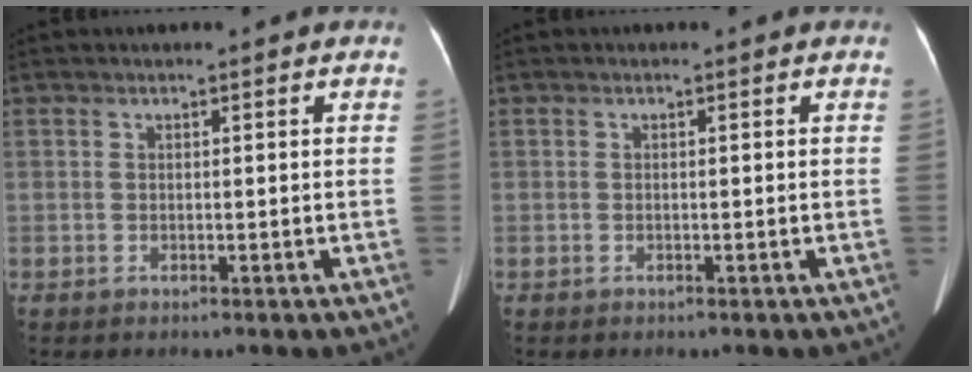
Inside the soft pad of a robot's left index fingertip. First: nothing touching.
{"total": 0.0}